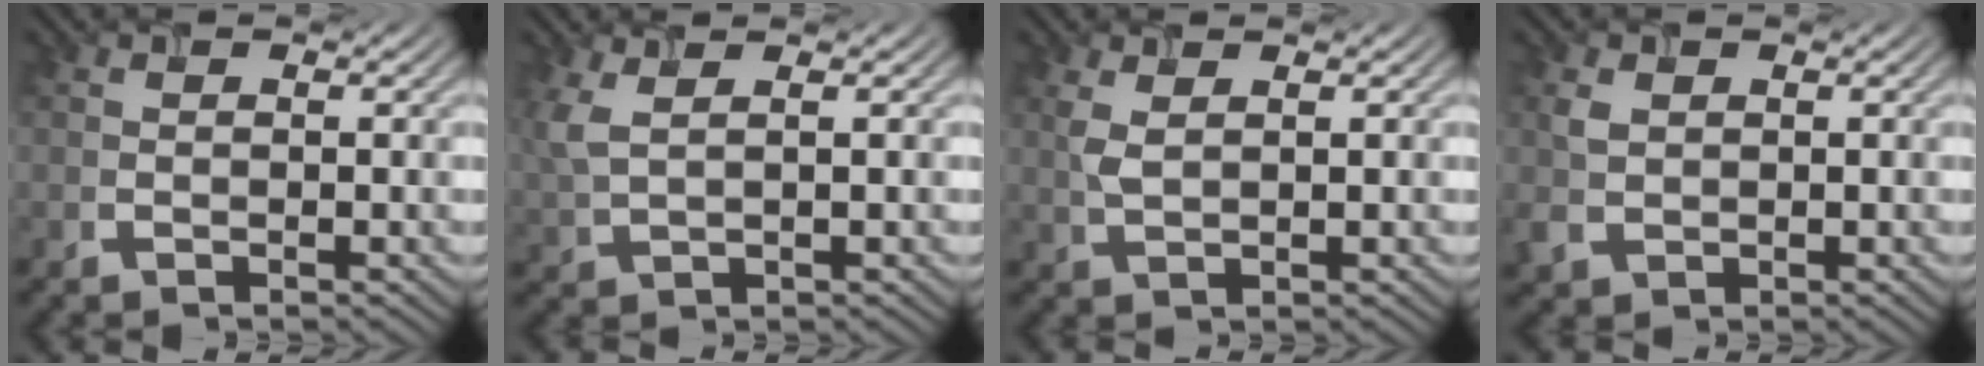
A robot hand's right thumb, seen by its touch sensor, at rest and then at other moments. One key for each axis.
{"total": 3.5, "fx": 1.6, "fy": 1.3, "fz": 2.9, "tx": -0.086, "ty": 0.006, "tz": 0.036}
{"total": 2.2, "fx": 1.0, "fy": 0.9, "fz": 1.7, "tx": -0.050, "ty": 0.004, "tz": 0.024}
{"total": 2.5, "fx": 0.4, "fy": 2.1, "fz": 1.3, "tx": -0.036, "ty": -0.001, "tz": 0.010}